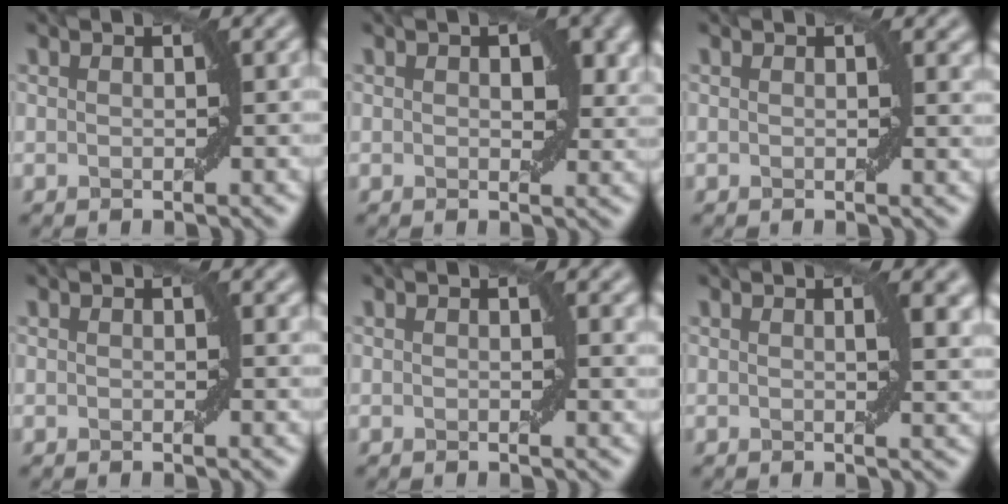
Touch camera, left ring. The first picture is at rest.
{"total": 3.5, "force": [0.9, 1.9, 2.7], "torque": [-0.032, -0.002, 0.016]}
{"total": 1.0, "force": [0.5, 0.2, 0.7], "torque": [-0.005, -0.003, 0.010]}
{"total": 0.7, "force": [0.4, 0.3, 0.5], "torque": [-0.001, -0.004, 0.007]}
{"total": 0.9, "force": [0.4, 0.1, 0.7], "torque": [-0.006, -0.004, 0.007]}
{"total": 3.1, "force": [1.0, 0.9, 2.8], "torque": [-0.030, 0.002, 0.016]}